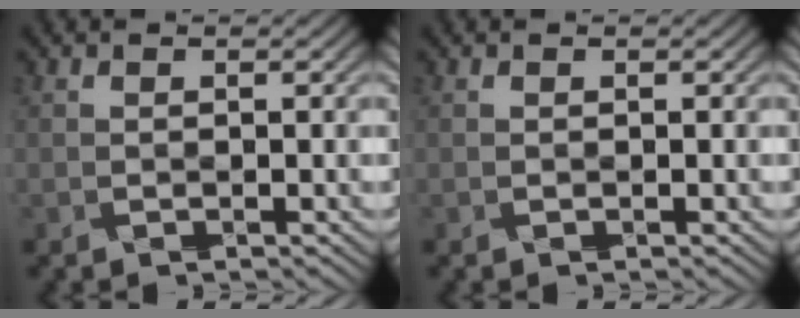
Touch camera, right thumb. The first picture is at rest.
{"total": 0.0}